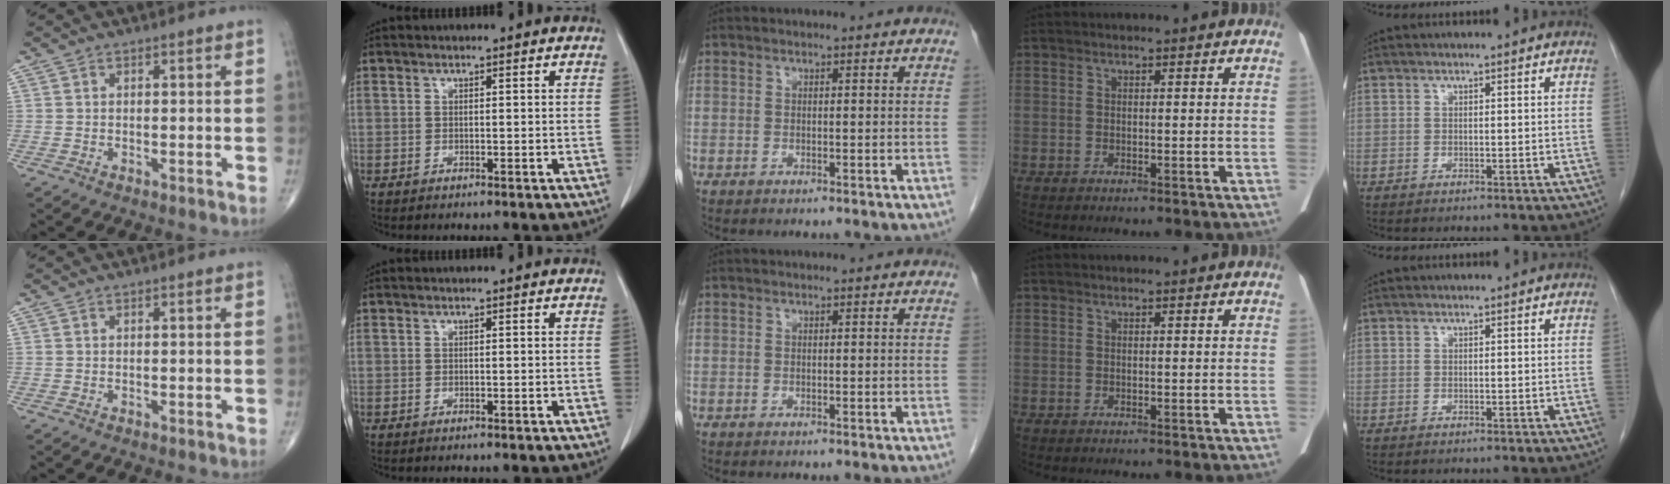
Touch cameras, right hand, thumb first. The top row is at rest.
{}